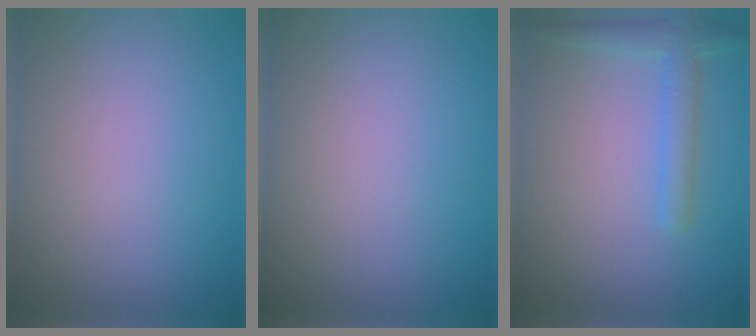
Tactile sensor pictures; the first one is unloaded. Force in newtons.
{"total": 0.0}
{"total": 2.6, "press": 2.6, "slide": 0.2}